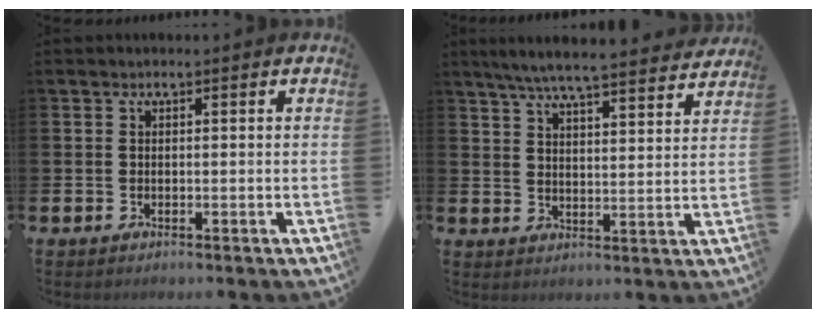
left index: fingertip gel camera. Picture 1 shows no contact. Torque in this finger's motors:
{"motor_torque": [0.91, -1.23, 0.73, 0.21]}